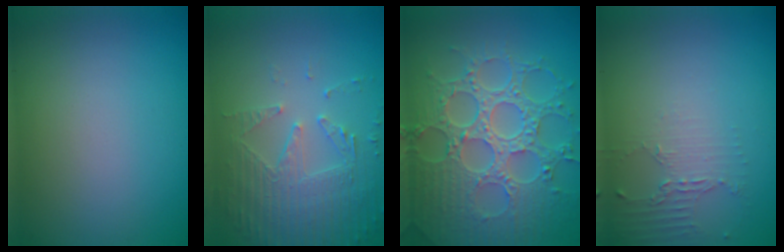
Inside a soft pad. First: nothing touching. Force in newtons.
{"total": 5.7, "press": 3.7, "slide": 4.3}
{"total": 8.8, "press": 6.4, "slide": 5.9}
{"total": 2.1, "press": 1.5, "slide": 1.4}